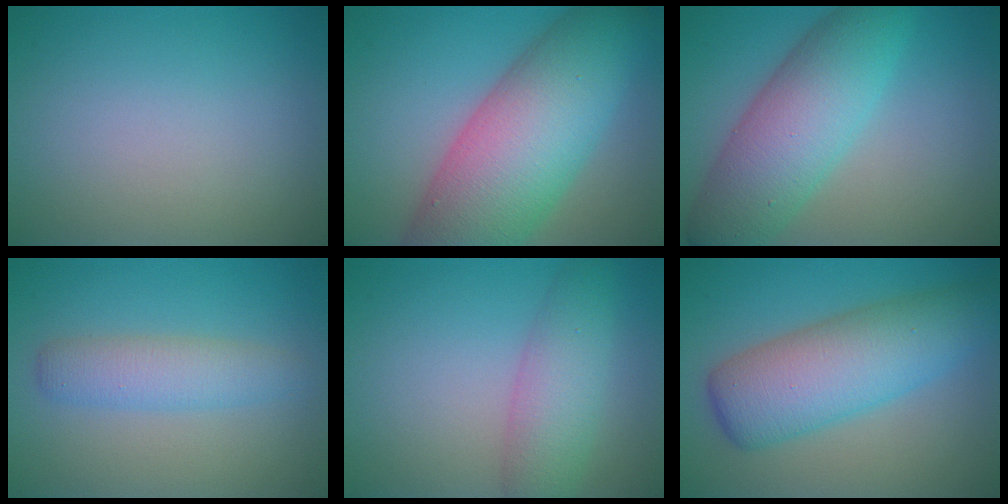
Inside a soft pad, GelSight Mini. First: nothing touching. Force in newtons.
{"total": 13.6, "press": 13.6, "slide": 0.5}
{"total": 8.5, "press": 8.5, "slide": 0.2}
{"total": 3.2, "press": 3.2, "slide": 0.1}
{"total": 4.5, "press": 4.5, "slide": 0.2}
{"total": 8.2, "press": 8.2, "slide": 0.2}